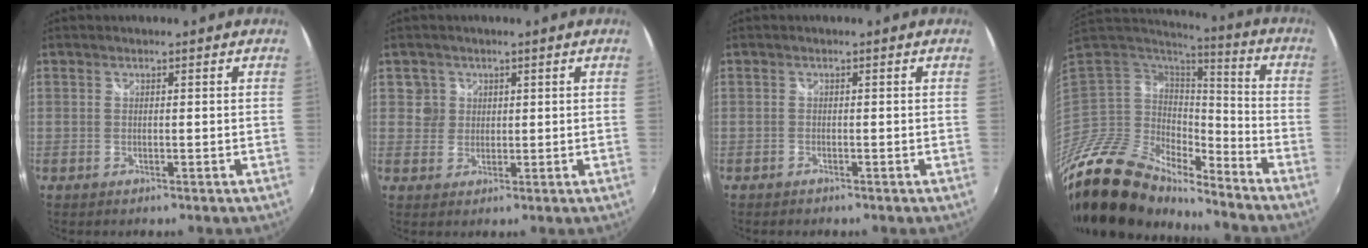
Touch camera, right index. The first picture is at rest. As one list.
[{"total": 3.0, "force": [0.8, 2.9, -0.1], "torque": [0.016, 0.016, 0.010]}, {"total": 0.8, "force": [-0.7, 0.4, 0.1], "torque": [-0.005, 0.000, -0.013]}, {"total": 18.3, "force": [-15.1, 7.3, 7.4], "torque": [-0.168, -0.014, -0.280]}]